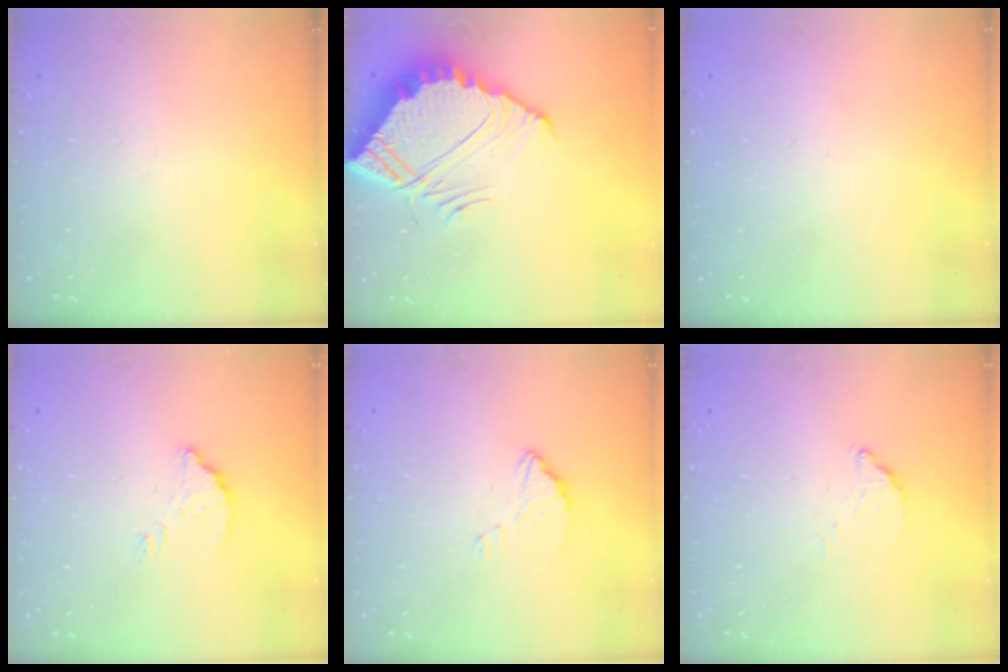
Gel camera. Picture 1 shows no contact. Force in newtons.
{"total": 8.4, "press": 8.4, "slide": 0.5}
{"total": 2.2, "press": 2.2, "slide": 0.1}
{"total": 3.9, "press": 3.9, "slide": 0.3}
{"total": 2.5, "press": 2.5, "slide": 0.2}
{"total": 2.8, "press": 2.8, "slide": 0.1}